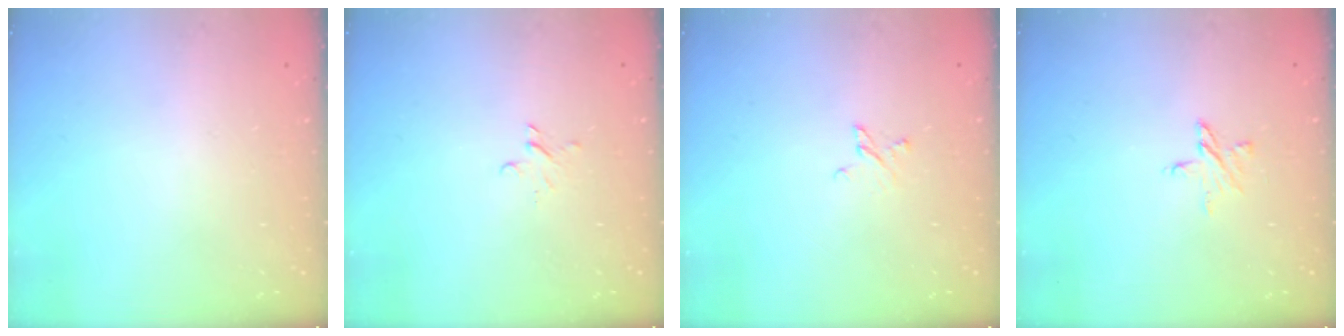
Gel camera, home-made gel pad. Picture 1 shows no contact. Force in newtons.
{"total": 2.2, "press": 2.2, "slide": 0.2}
{"total": 2.7, "press": 2.7, "slide": 0.4}
{"total": 4.8, "press": 4.8, "slide": 0.5}